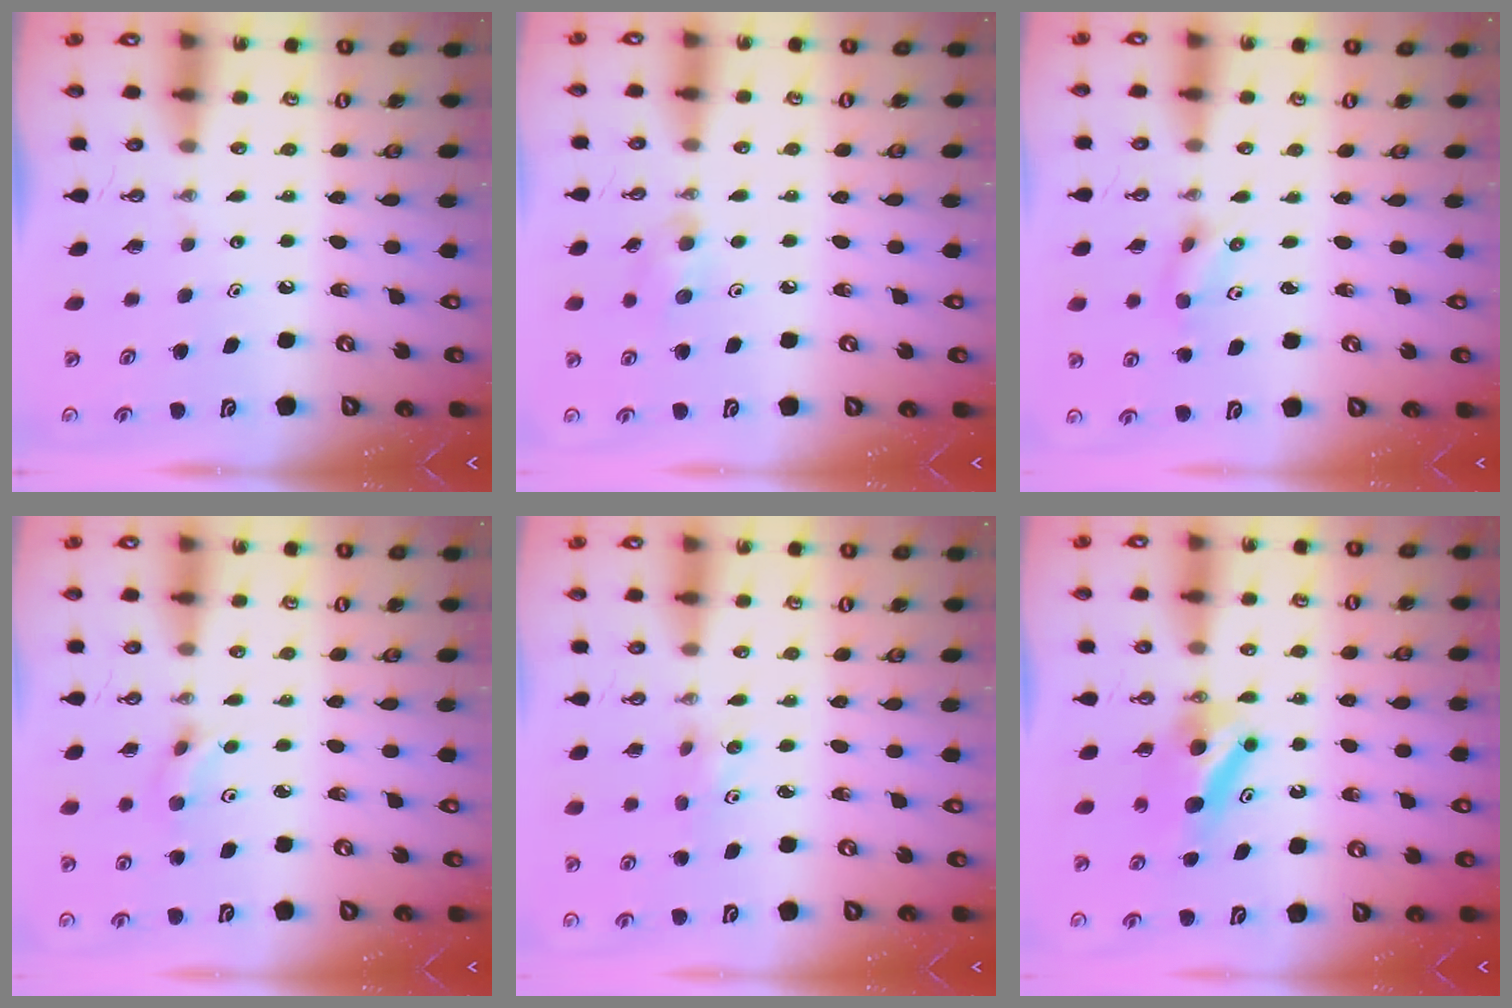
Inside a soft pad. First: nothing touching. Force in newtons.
{"total": 6.0, "press": 5.9, "slide": 1.4}
{"total": 1.9, "press": 1.7, "slide": 0.7}
{"total": 3.5, "press": 3.4, "slide": 0.8}
{"total": 5.7, "press": 5.0, "slide": 2.8}
{"total": 7.2, "press": 7.0, "slide": 1.6}